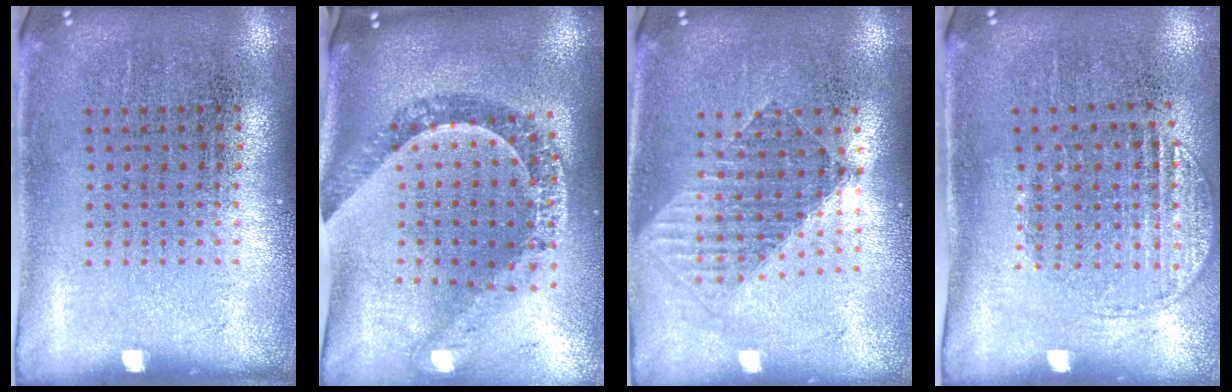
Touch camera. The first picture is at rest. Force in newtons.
{"total": 1.4, "press": 1.3, "slide": 0.6}
{"total": 1.5, "press": 1.3, "slide": 0.9}
{"total": 1.3, "press": 1.1, "slide": 0.6}